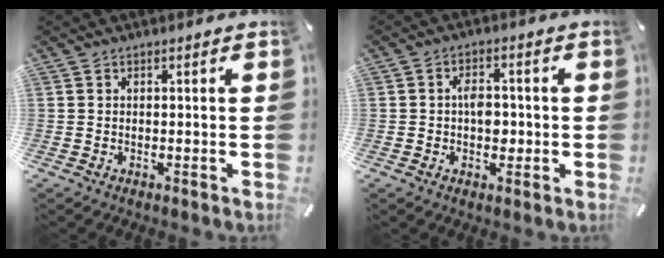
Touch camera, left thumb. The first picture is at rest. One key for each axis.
{"total": 5.1, "fx": -0.6, "fy": 3.4, "fz": 3.7, "tx": -0.044, "ty": 0.000, "tz": -0.015}